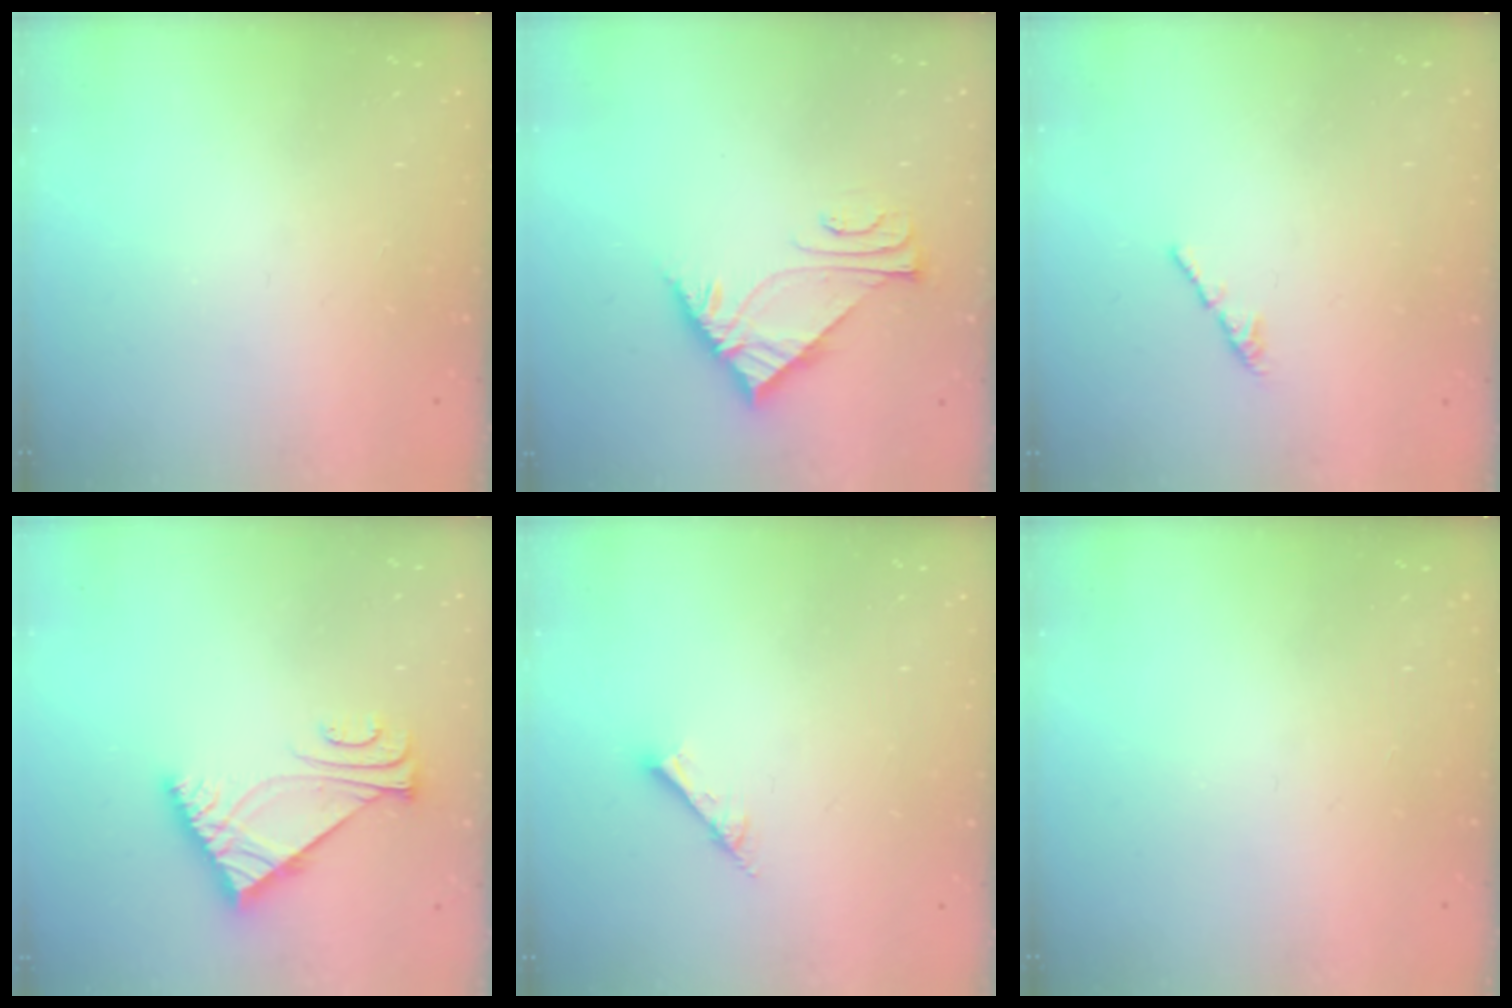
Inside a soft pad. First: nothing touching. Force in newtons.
{"total": 6.0, "press": 6.0, "slide": 0.7}
{"total": 1.3, "press": 1.2, "slide": 0.4}
{"total": 7.9, "press": 7.7, "slide": 1.5}
{"total": 2.8, "press": 2.7, "slide": 0.4}
{"total": 0.0}